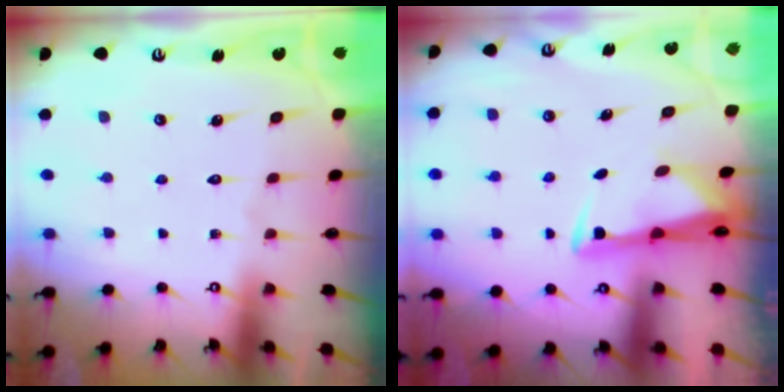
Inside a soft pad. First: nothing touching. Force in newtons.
{"total": 2.9, "press": 2.7, "slide": 0.9}